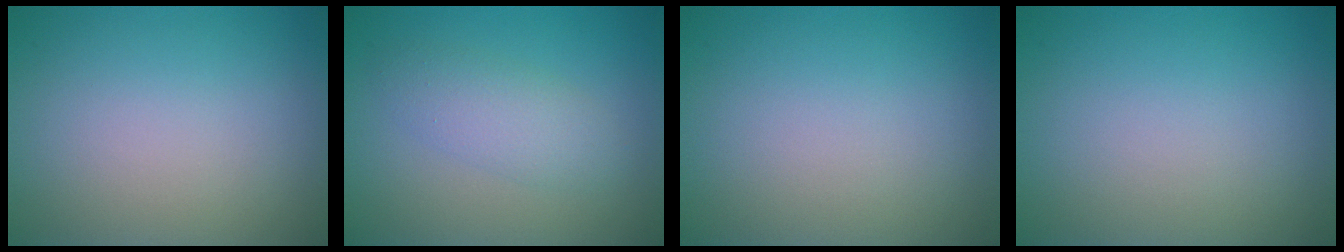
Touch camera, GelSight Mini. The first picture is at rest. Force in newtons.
{"total": 3.0, "press": 3.0, "slide": 0.0}
{"total": 0.0}
{"total": 0.0}